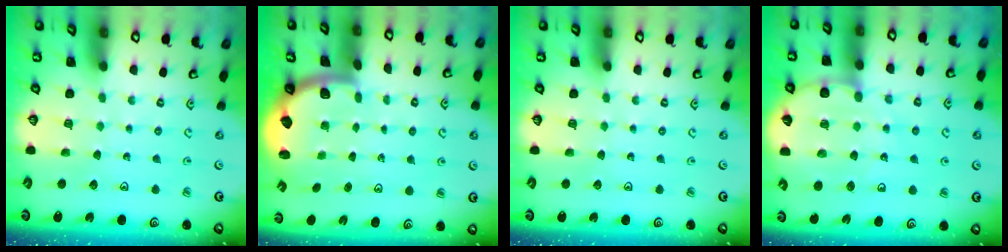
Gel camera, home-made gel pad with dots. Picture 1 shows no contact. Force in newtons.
{"total": 1.9, "press": 1.8, "slide": 0.5}
{"total": 0.0}
{"total": 8.5, "press": 8.2, "slide": 2.2}